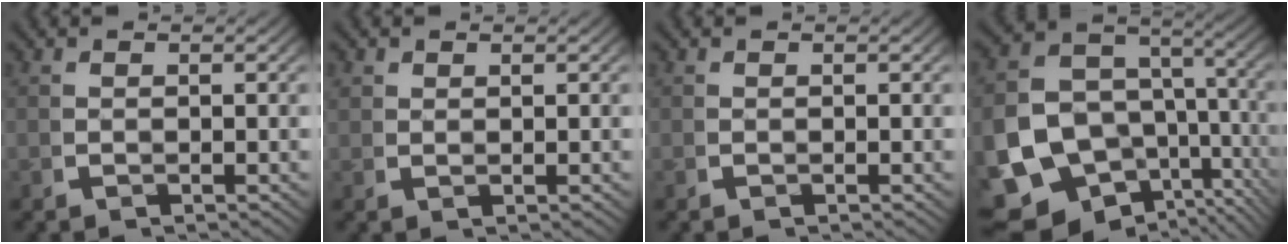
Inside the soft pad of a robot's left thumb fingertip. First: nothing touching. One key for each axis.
{"total": 0.9, "fx": 0.8, "fy": 0.1, "fz": 0.2, "tx": 0.001, "ty": 0.002, "tz": 0.020}
{"total": 0.0}
{"total": 16.7, "fx": -4.8, "fy": 13.1, "fz": 9.2, "tx": -0.201, "ty": -0.086, "tz": -0.060}